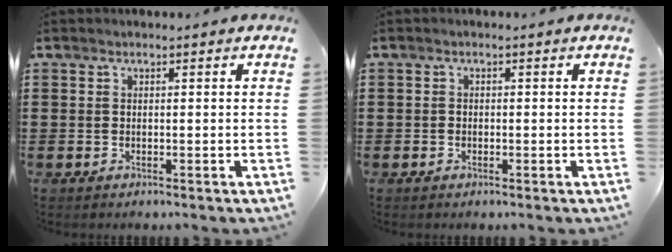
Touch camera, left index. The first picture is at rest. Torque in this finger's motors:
{"motor_torque": [-0.50, 0.65, -0.04, -0.01]}